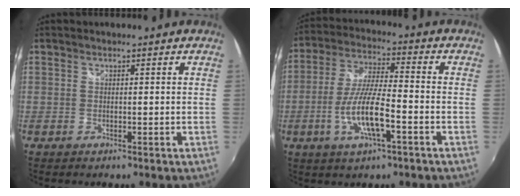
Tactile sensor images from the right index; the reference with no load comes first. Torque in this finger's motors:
{"motor_torque": [0.42, -0.17, 0.36, 0.20]}